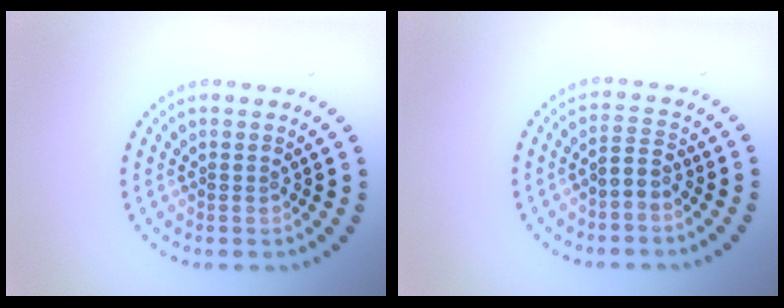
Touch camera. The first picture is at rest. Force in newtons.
{"total": 1.7, "press": 1.3, "slide": 1.0}